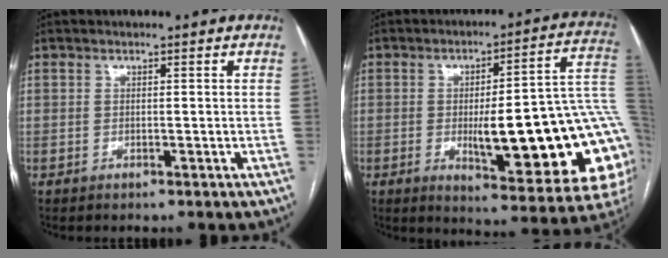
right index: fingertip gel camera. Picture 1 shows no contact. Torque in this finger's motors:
{"motor_torque": [2.14, 0.00, 1.04, 0.21]}